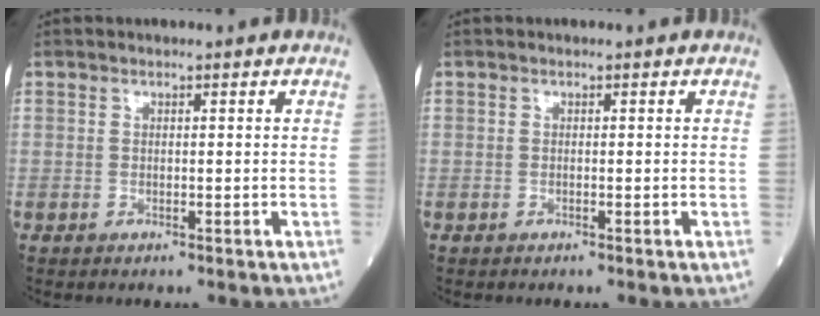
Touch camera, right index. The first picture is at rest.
{"total": 0.0}